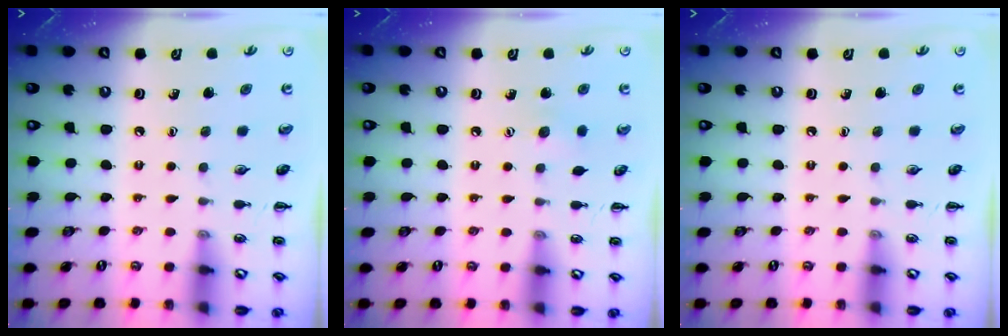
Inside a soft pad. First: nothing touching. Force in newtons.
{"total": 5.3, "press": 5.1, "slide": 1.3}
{"total": 0.0}